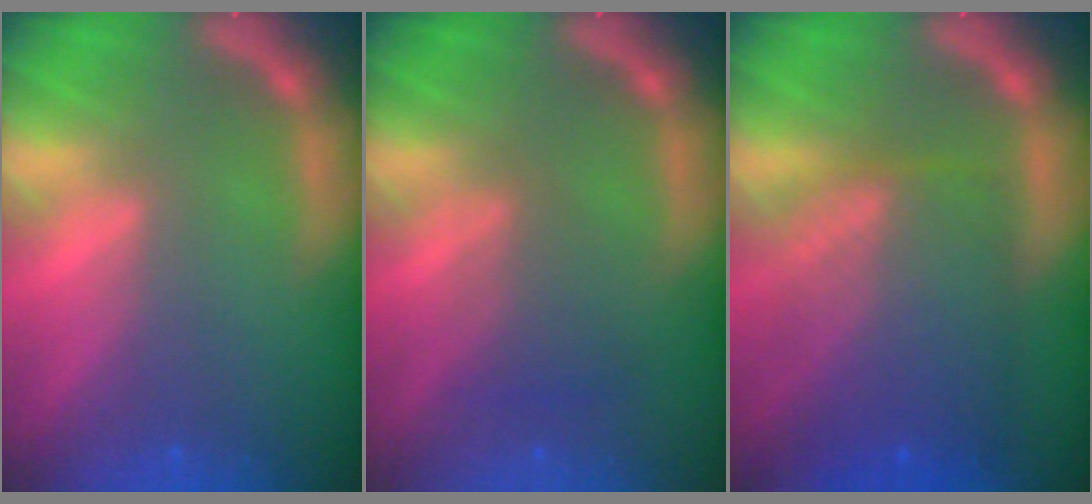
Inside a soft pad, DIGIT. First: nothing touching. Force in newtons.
{"total": 2.5}
{"total": 8.5}